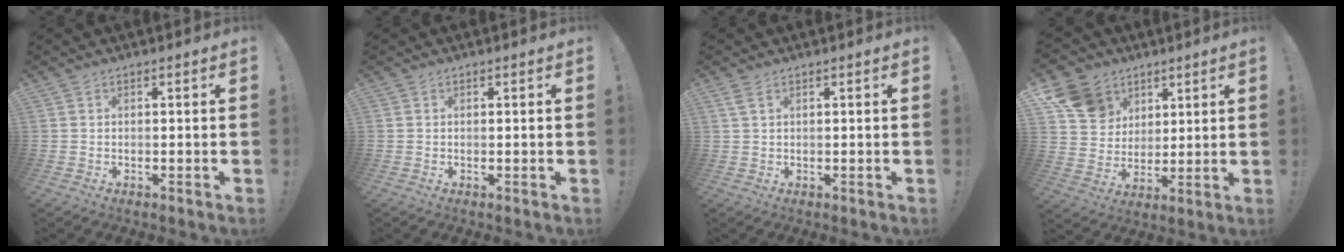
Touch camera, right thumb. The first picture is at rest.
{"total": 0.0}
{"total": 2.4, "force": [1.3, 1.0, 1.8], "torque": [-0.037, 0.002, 0.024]}
{"total": 13.2, "force": [6.6, 10.5, 4.6], "torque": [-0.071, -0.034, 0.135]}